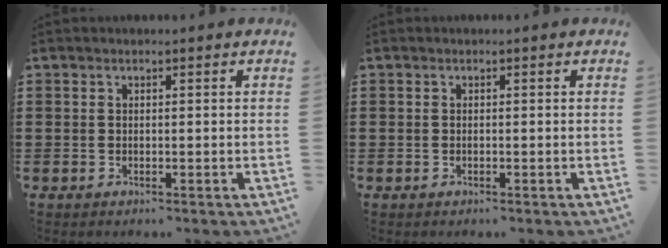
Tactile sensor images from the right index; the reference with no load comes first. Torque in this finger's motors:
{"motor_torque": [0.12, 0.74, -0.01, 0.00]}